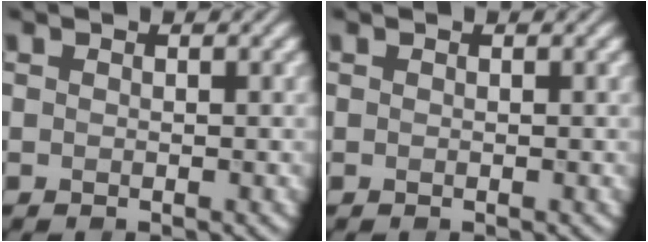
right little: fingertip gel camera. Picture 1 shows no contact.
{"total": 0.0}